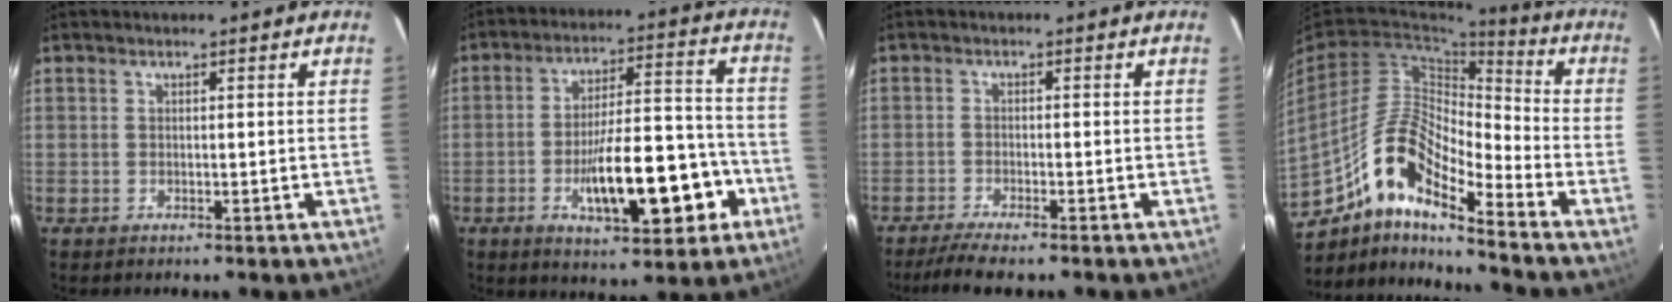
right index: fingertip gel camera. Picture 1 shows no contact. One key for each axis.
{"total": 15.8, "fx": -5.6, "fy": 4.4, "fz": 14.1, "tx": -0.222, "ty": 0.019, "tz": -0.077}
{"total": 5.5, "fx": -4.6, "fy": 0.4, "fz": 3.1, "tx": -0.052, "ty": -0.013, "tz": -0.077}
{"total": 13.7, "fx": -9.4, "fy": 3.0, "fz": 9.5, "tx": -0.178, "ty": 0.024, "tz": -0.165}